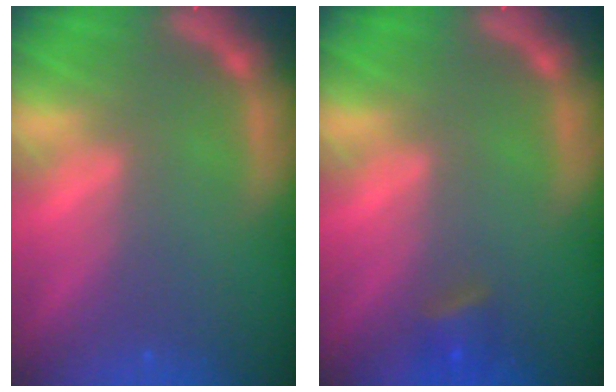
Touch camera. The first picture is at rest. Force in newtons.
{"total": 1.9}